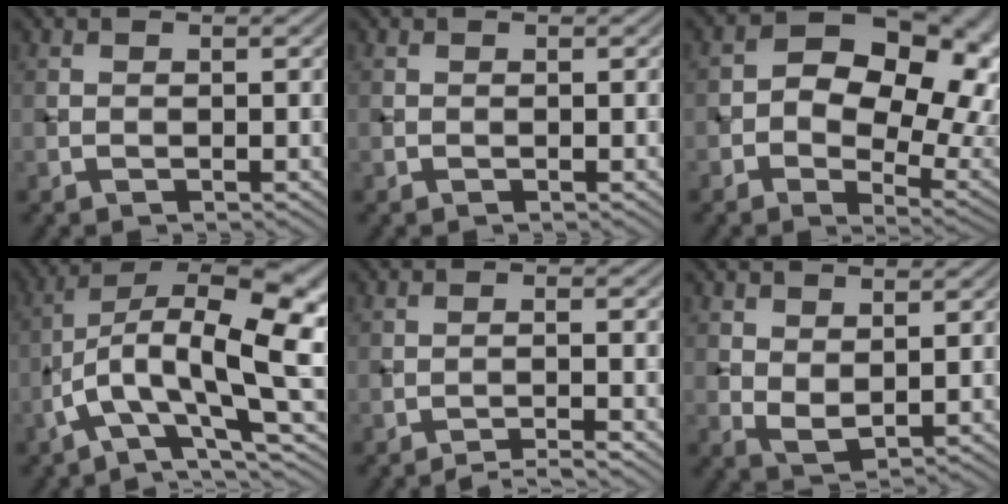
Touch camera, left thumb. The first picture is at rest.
{"total": 0.0}
{"total": 17.6, "force": [2.9, 11.9, 12.6], "torque": [-0.157, 0.006, 0.060]}
{"total": 14.0, "force": [-1.5, 4.2, 13.3], "torque": [-0.230, 0.014, -0.029]}
{"total": 3.3, "force": [-2.4, 0.2, 2.2], "torque": [-0.021, 0.012, -0.055]}
{"total": 3.0, "force": [1.5, 1.6, 2.1], "torque": [-0.049, -0.005, 0.033]}